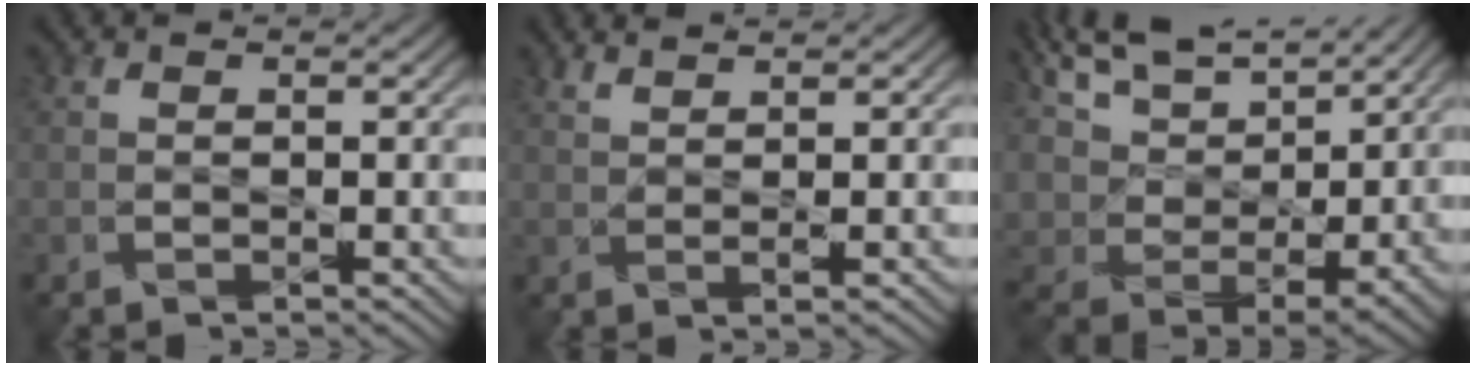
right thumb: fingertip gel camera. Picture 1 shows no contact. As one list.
[{"total": 2.1, "force": [1.7, 0.2, 1.3], "torque": [-0.030, -0.002, 0.035]}, {"total": 13.6, "force": [9.9, 5.9, 7.2], "torque": [-0.196, 0.025, 0.171]}]